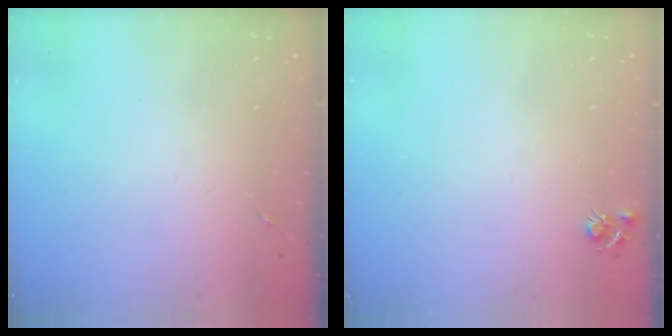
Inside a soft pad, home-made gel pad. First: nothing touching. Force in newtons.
{"total": 4.8, "press": 4.7, "slide": 0.7}